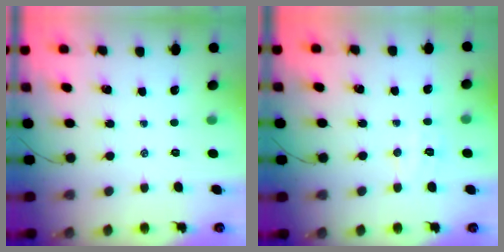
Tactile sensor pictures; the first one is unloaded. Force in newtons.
{"total": 6.2, "press": 6.1, "slide": 1.3}